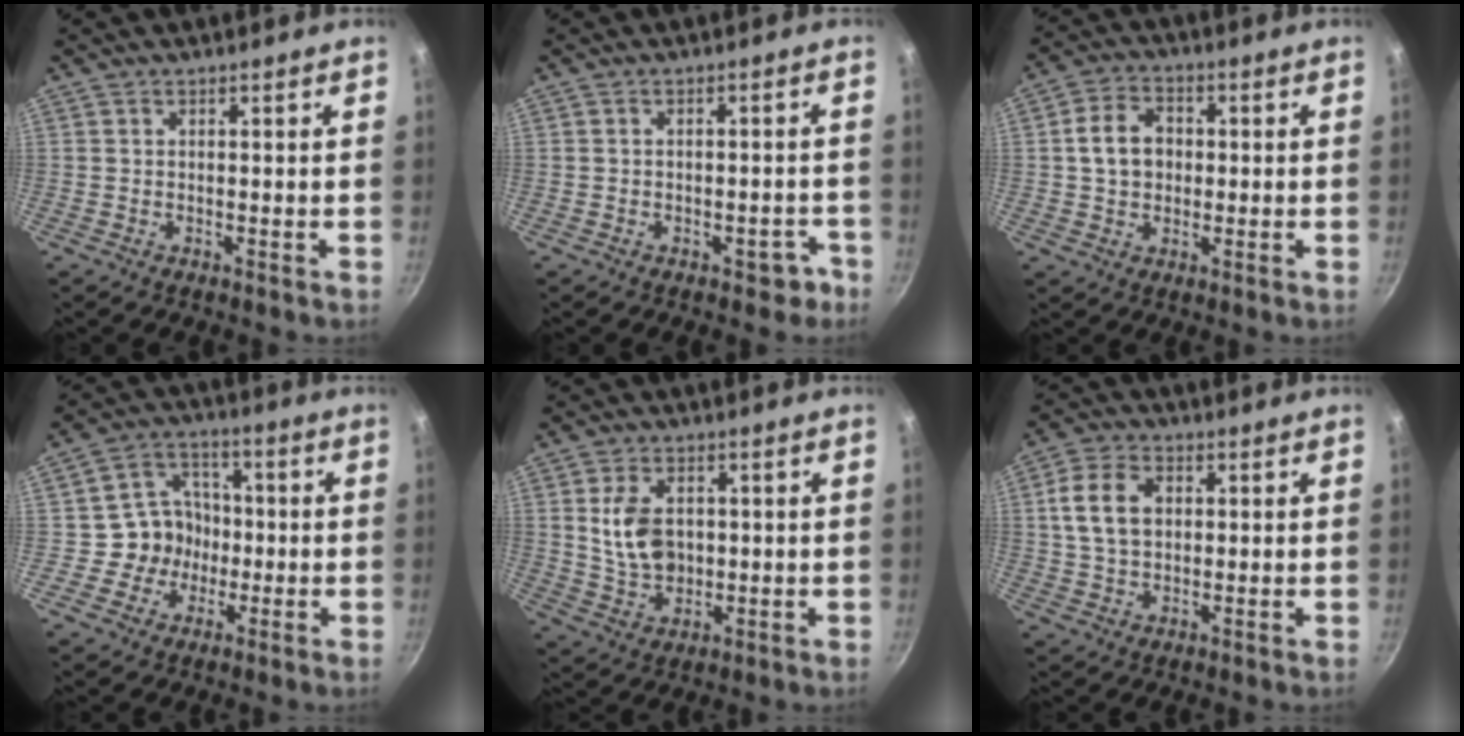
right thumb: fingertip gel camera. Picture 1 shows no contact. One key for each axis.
{"total": 3.6, "fx": -2.1, "fy": 2.2, "fz": 1.9, "tx": 0.001, "ty": 0.036, "tz": -0.009}
{"total": 7.9, "fx": 0.5, "fy": 6.2, "fz": 4.8, "tx": -0.062, "ty": 0.014, "tz": 0.002}
{"total": 9.5, "fx": -1.2, "fy": 8.7, "fz": 3.6, "tx": -0.016, "ty": 0.024, "tz": -0.032}
{"total": 9.4, "fx": 1.3, "fy": 6.6, "fz": 6.5, "tx": -0.105, "ty": -0.010, "tz": 0.029}
{"total": 9.6, "fx": 1.7, "fy": 6.9, "fz": 6.5, "tx": -0.108, "ty": 0.011, "tz": 0.026}